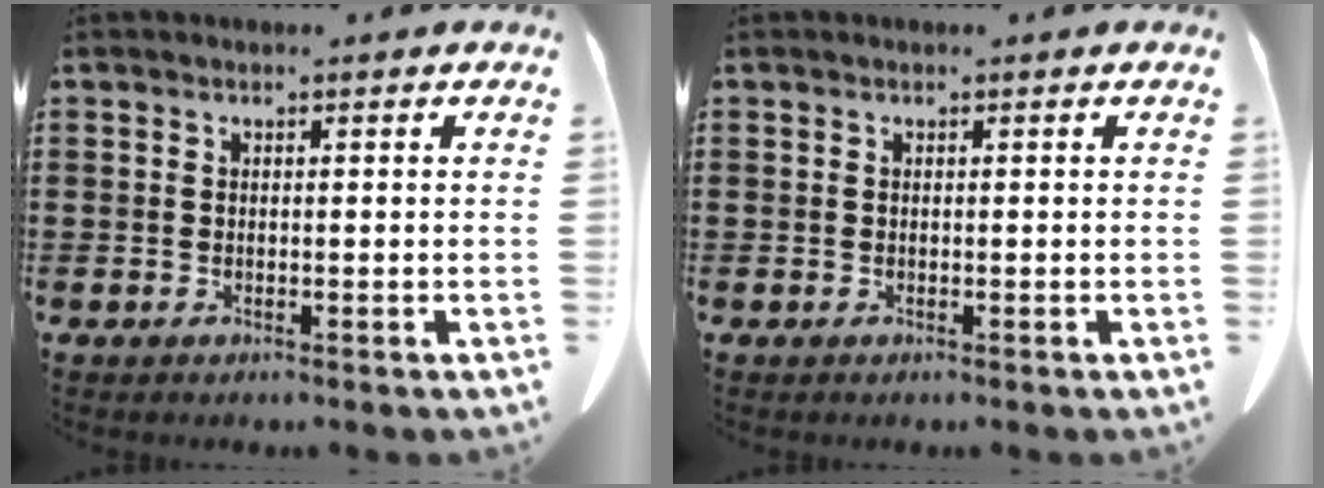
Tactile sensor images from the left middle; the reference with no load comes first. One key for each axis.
{"total": 0.0}